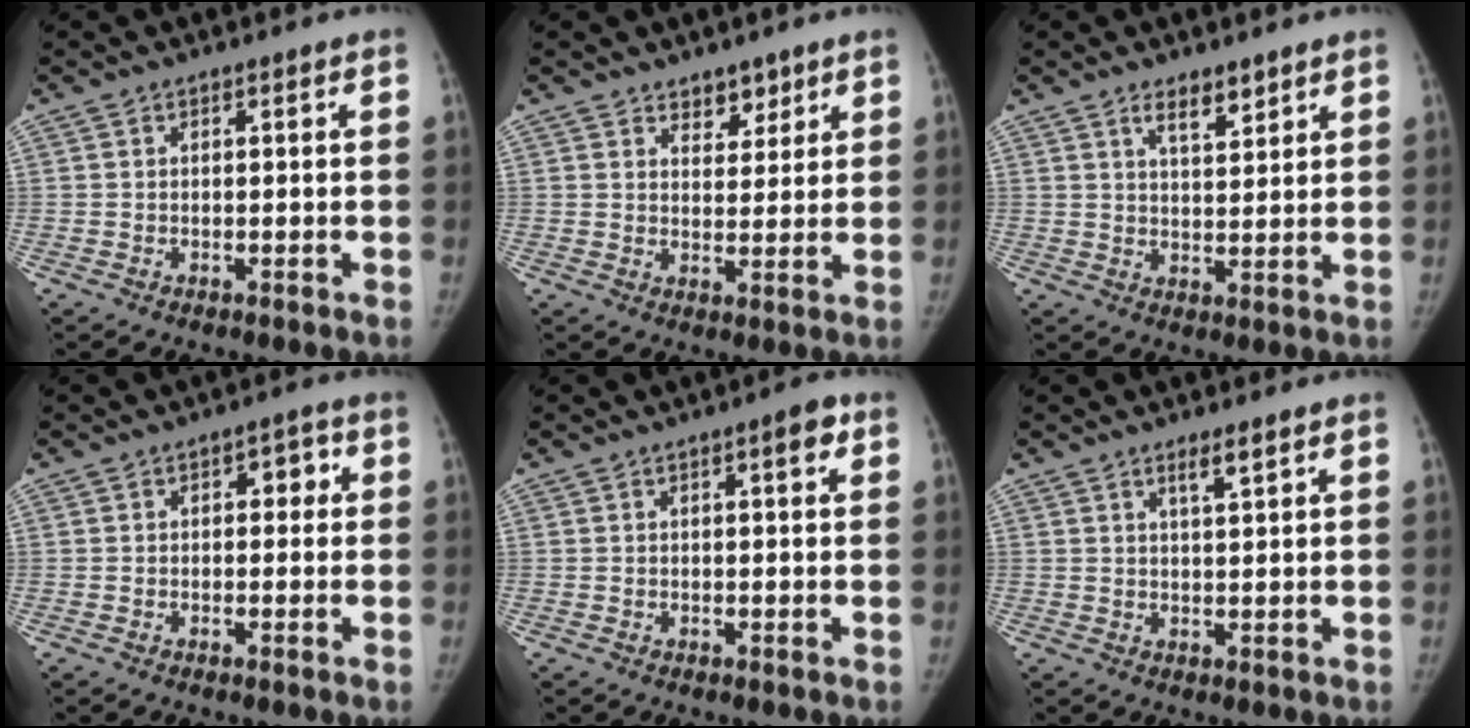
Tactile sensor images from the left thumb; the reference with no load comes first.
{"total": 4.2, "force": [3.1, 2.5, 1.4], "torque": [0.007, -0.021, 0.050]}
{"total": 4.8, "force": [3.4, 1.8, 2.9], "torque": [-0.032, -0.026, 0.058]}
{"total": 3.4, "force": [0.6, 2.2, 2.5], "torque": [-0.008, 0.006, 0.000]}
{"total": 2.7, "force": [1.1, 0.8, 2.3], "torque": [-0.028, 0.001, 0.011]}
{"total": 2.8, "force": [1.8, 0.3, 2.1], "torque": [-0.035, -0.012, 0.034]}